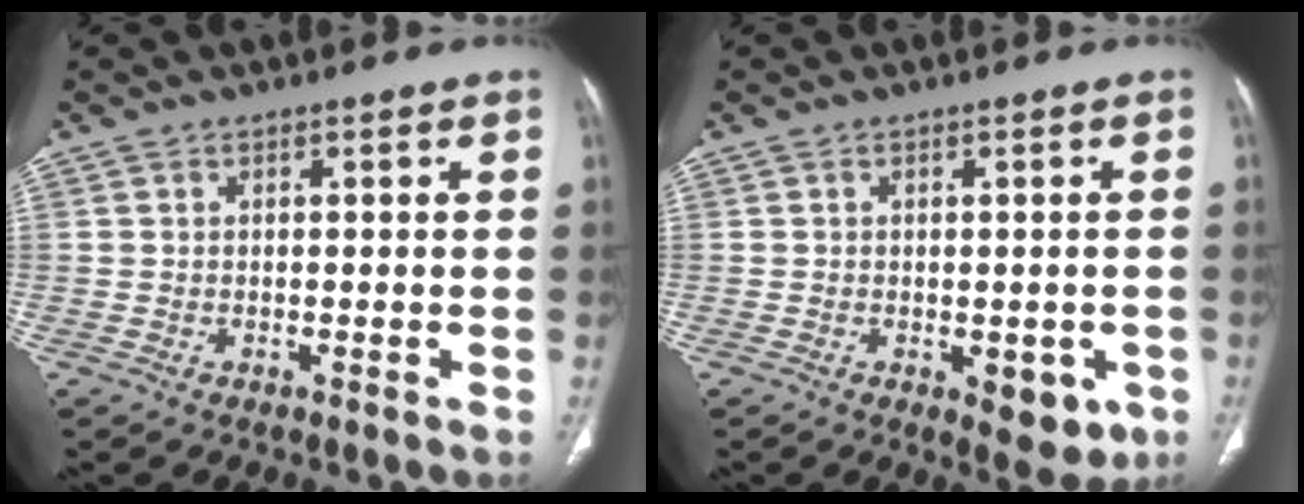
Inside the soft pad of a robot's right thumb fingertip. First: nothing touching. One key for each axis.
{"total": 6.5, "fx": -2.2, "fy": 3.5, "fz": 5.0, "tx": -0.035, "ty": 0.000, "tz": -0.017}